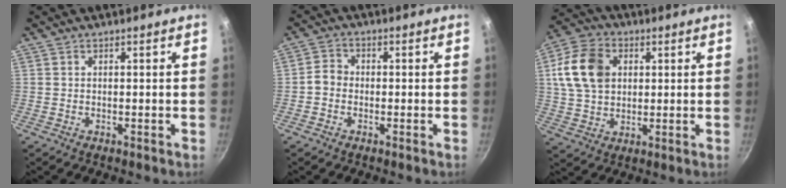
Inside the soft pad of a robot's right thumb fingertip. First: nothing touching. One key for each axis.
{"total": 3.0, "fx": -0.9, "fy": 2.5, "fz": 1.4, "tx": -0.020, "ty": 0.016, "tz": -0.028}
{"total": 13.4, "fx": 3.0, "fy": 9.8, "fz": 8.5, "tx": -0.145, "ty": 0.006, "tz": 0.050}